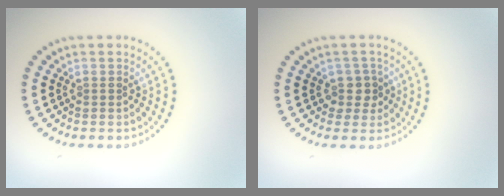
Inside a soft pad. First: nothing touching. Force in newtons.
{"total": 2.1, "press": 1.7, "slide": 1.2}